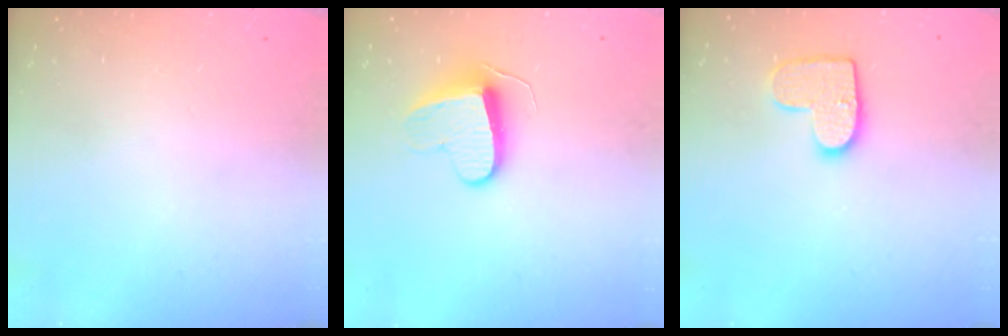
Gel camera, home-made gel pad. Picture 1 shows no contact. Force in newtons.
{"total": 9.2, "press": 9.2, "slide": 0.5}
{"total": 10.4, "press": 10.4, "slide": 0.5}